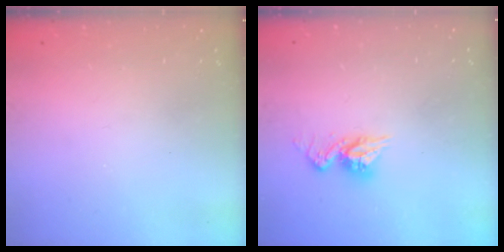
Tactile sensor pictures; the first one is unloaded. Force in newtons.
{"total": 8.9, "press": 8.9, "slide": 0.6}